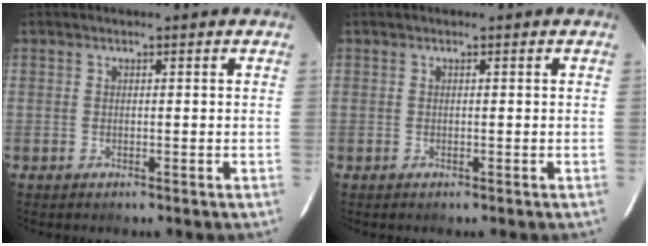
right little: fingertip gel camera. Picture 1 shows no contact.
{"total": 0.0}